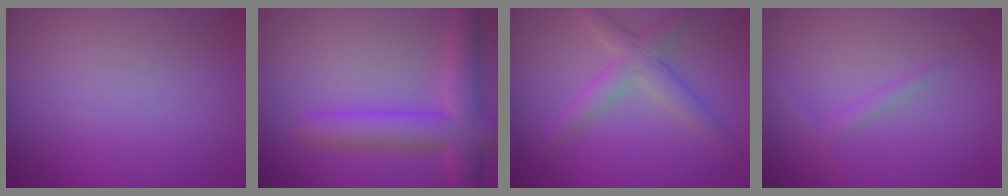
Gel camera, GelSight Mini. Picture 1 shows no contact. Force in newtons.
{"total": 5.1, "press": 5.1, "slide": 0.1}
{"total": 3.3, "press": 3.3, "slide": 0.1}
{"total": 1.1, "press": 1.1, "slide": 0.1}